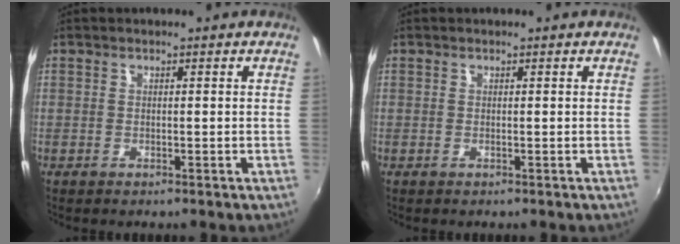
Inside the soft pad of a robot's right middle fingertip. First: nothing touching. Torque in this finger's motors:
{"motor_torque": [0.00, 0.00, 0.00, 0.00]}